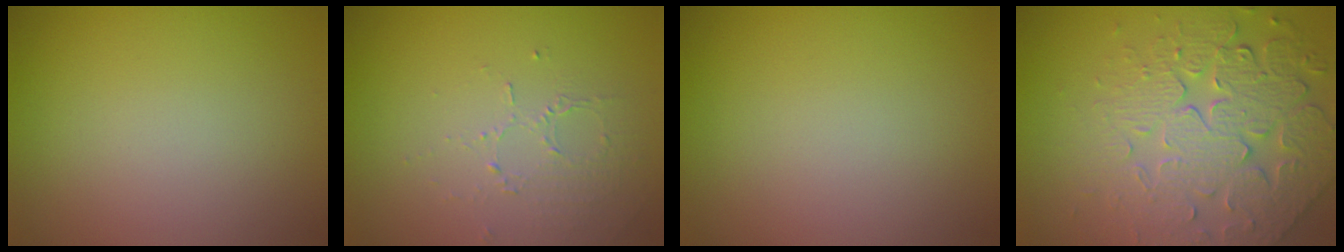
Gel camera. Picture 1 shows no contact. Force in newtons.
{"total": 1.4, "press": 0.8, "slide": 1.2}
{"total": 0.0}
{"total": 6.6, "press": 5.5, "slide": 3.6}